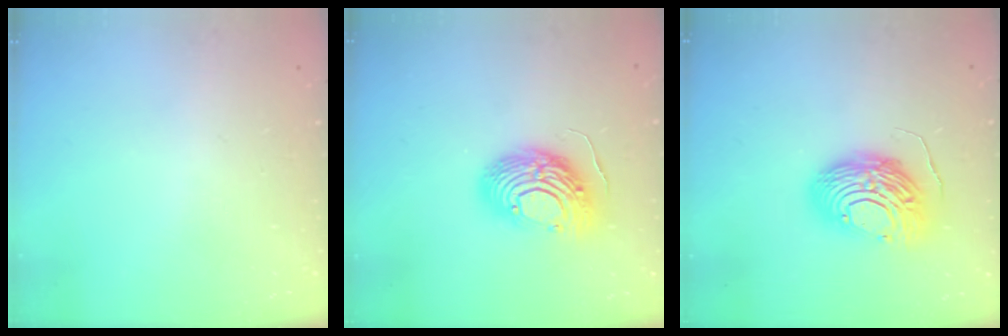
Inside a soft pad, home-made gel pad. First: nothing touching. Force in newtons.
{"total": 13.9, "press": 13.8, "slide": 1.5}
{"total": 13.1, "press": 13.1, "slide": 1.3}